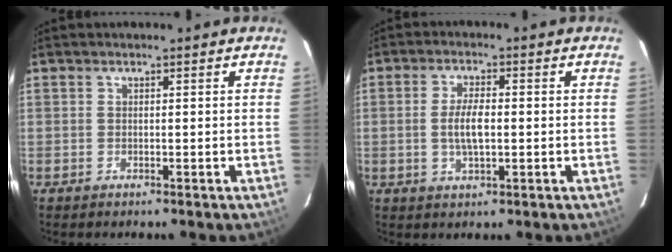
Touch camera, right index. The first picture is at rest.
{"total": 5.4, "force": [-0.4, 1.9, 5.1], "torque": [-0.098, 0.001, -0.005]}